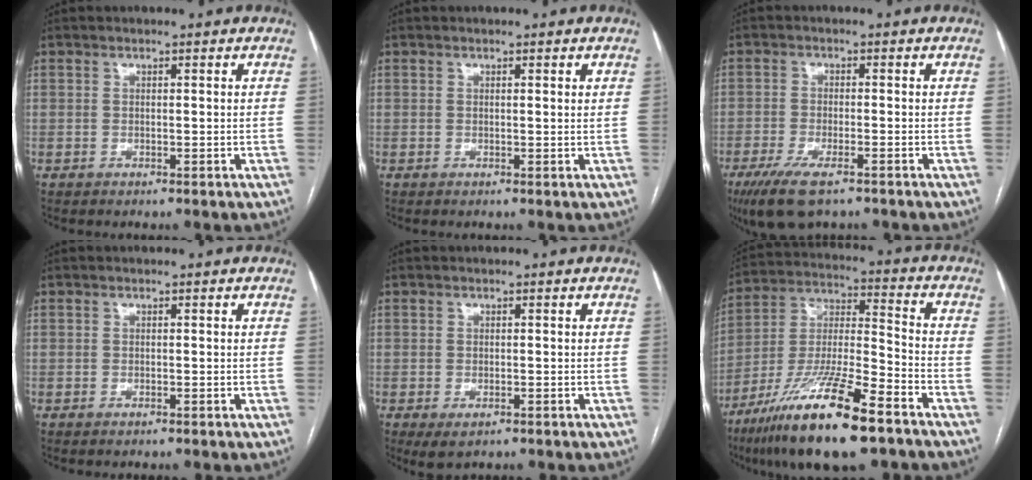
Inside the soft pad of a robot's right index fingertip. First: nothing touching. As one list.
[{"total": 0.8, "force": [0.5, 0.1, 0.7], "torque": [-0.011, 0.001, 0.005]}, {"total": 8.4, "force": [-5.7, 2.4, 5.8], "torque": [-0.105, -0.019, -0.093]}, {"total": 0.0}, {"total": 2.7, "force": [-1.3, 1.3, 2.0], "torque": [-0.037, -0.007, -0.012]}, {"total": 19.5, "force": [-12.3, 2.6, 14.9], "torque": [-0.296, -0.034, -0.221]}]